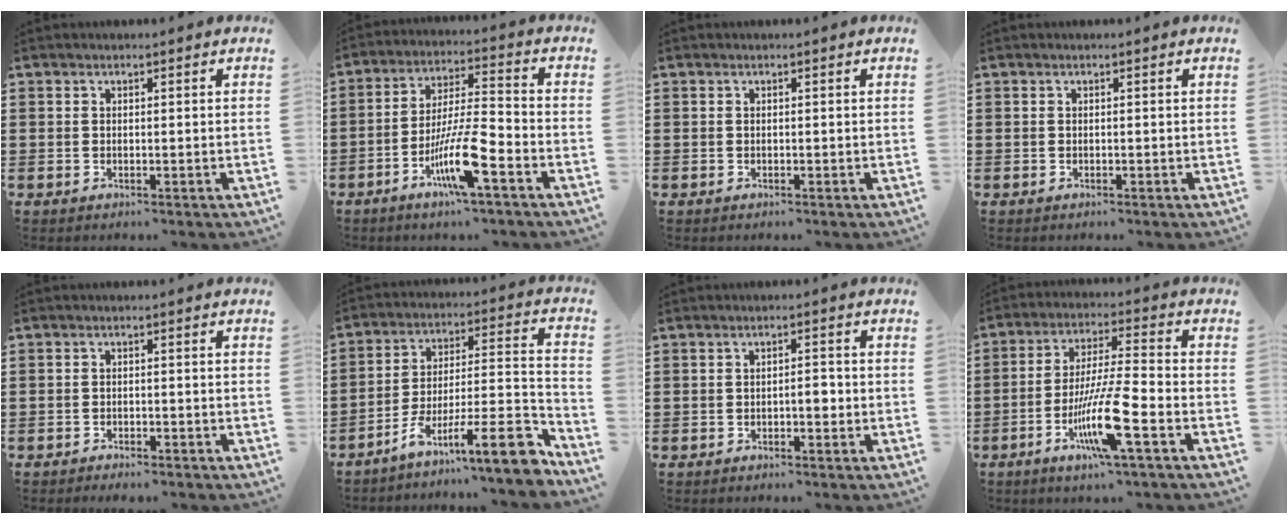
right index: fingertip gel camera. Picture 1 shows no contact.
{"total": 10.2, "force": [-4.9, 1.5, 8.8], "torque": [-0.182, -0.007, -0.094]}
{"total": 0.0}
{"total": 0.0}
{"total": 1.3, "force": [-1.3, 0.2, 0.1], "torque": [-0.006, 0.001, -0.028]}
{"total": 13.2, "force": [-8.5, 2.4, 9.7], "torque": [-0.148, 0.022, -0.149]}
{"total": 2.1, "force": [-0.7, 0.7, 1.9], "torque": [-0.034, 0.004, -0.015]}
{"total": 11.4, "force": [-4.7, 1.1, 10.4], "torque": [-0.207, -0.010, -0.090]}